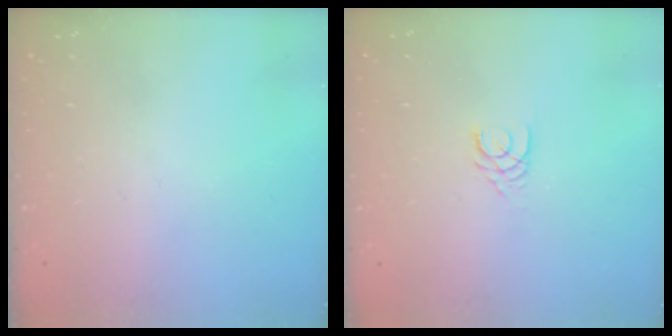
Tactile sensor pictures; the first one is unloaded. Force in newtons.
{"total": 3.1, "press": 3.1, "slide": 0.4}